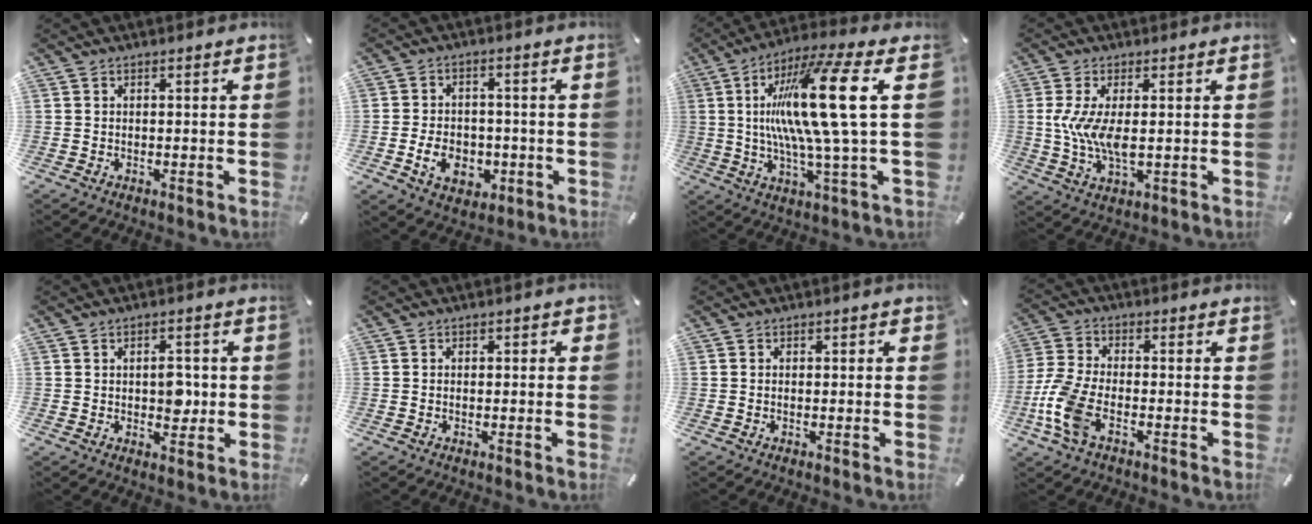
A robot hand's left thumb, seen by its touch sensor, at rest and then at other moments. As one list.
[{"total": 8.4, "force": [-2.4, 6.4, 4.9], "torque": [-0.109, 0.008, -0.044]}, {"total": 21.5, "force": [3.6, 2.8, 21.0], "torque": [-0.410, -0.017, 0.035]}, {"total": 8.5, "force": [0.5, 3.5, 7.7], "torque": [-0.168, -0.009, 0.002]}, {"total": 5.4, "force": [0.0, 3.4, 4.2], "torque": [-0.037, -0.007, -0.007]}, {"total": 1.2, "force": [-0.6, 0.8, 0.6], "torque": [-0.011, 0.005, -0.013]}, {"total": 0.9, "force": [-0.4, 0.6, 0.4], "torque": [-0.007, 0.004, -0.008]}, {"total": 9.9, "force": [-4.2, 5.0, 7.5], "torque": [-0.174, -0.001, -0.077]}]